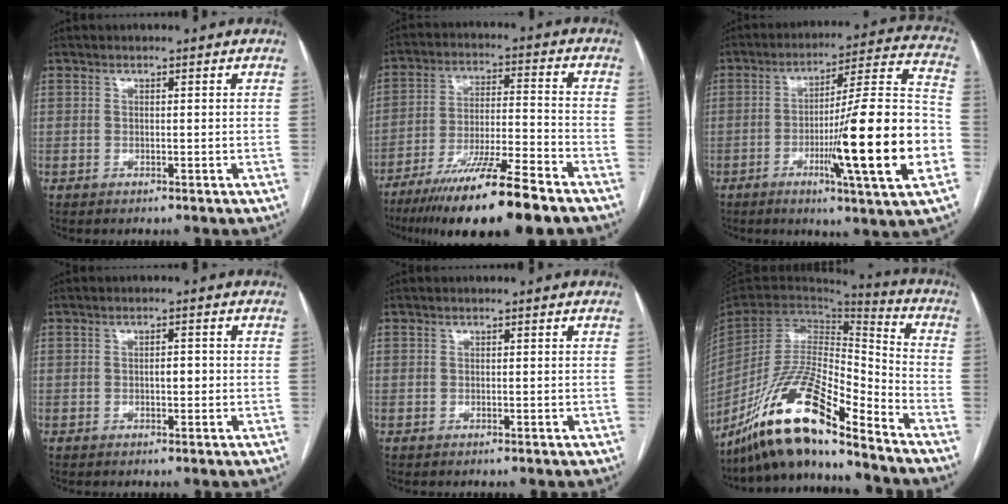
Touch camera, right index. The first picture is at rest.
{"total": 16.4, "force": [-11.8, 0.4, 11.4], "torque": [-0.187, -0.035, -0.202]}
{"total": 21.4, "force": [-5.8, -0.1, 20.6], "torque": [-0.283, -0.004, -0.089]}
{"total": 1.8, "force": [-0.3, 0.7, 1.6], "torque": [-0.023, 0.004, -0.005]}
{"total": 0.0}
{"total": 17.9, "force": [-13.9, 2.5, 11.0], "torque": [-0.212, 0.002, -0.256]}